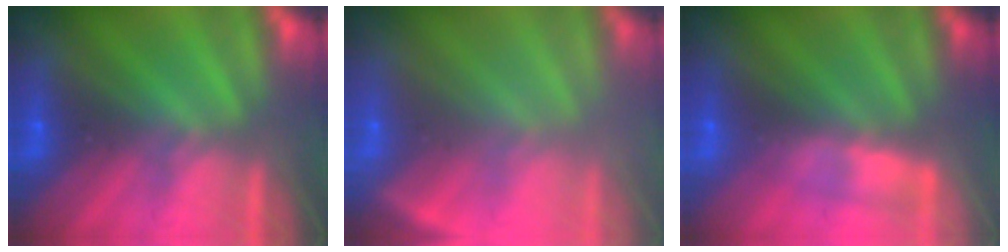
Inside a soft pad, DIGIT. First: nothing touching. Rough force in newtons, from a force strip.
{"total": 2.4}
{"total": 3.0}